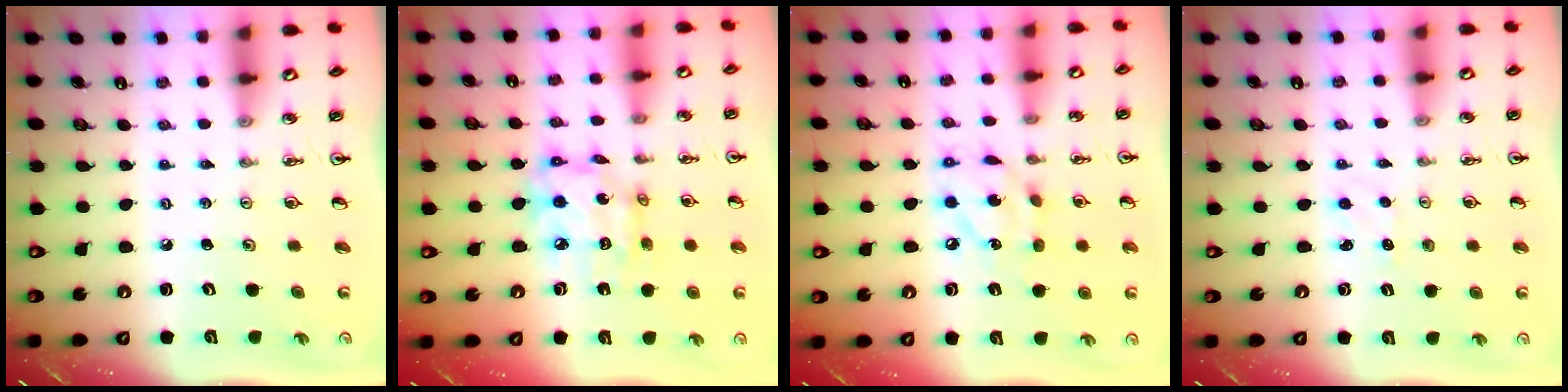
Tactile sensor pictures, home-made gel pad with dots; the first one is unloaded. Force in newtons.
{"total": 11.9, "press": 11.9, "slide": 1.3}
{"total": 11.2, "press": 11.2, "slide": 0.6}
{"total": 2.2, "press": 2.2, "slide": 0.3}